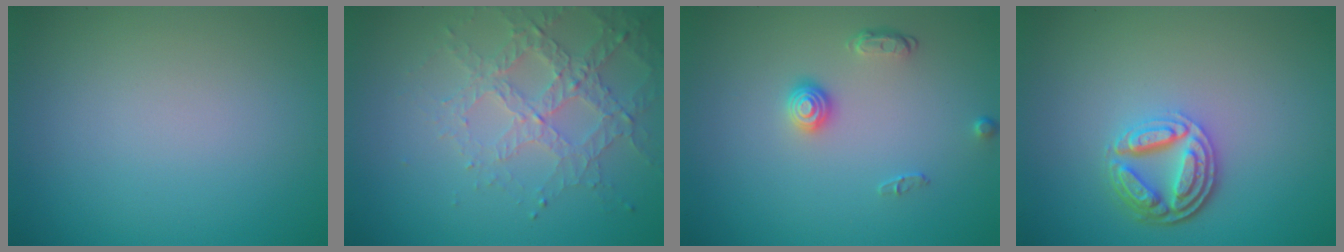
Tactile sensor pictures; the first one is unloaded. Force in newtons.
{"total": 3.1, "press": 3.1, "slide": 0.6}
{"total": 1.7, "press": 1.4, "slide": 1.0}
{"total": 4.4, "press": 3.4, "slide": 2.8}